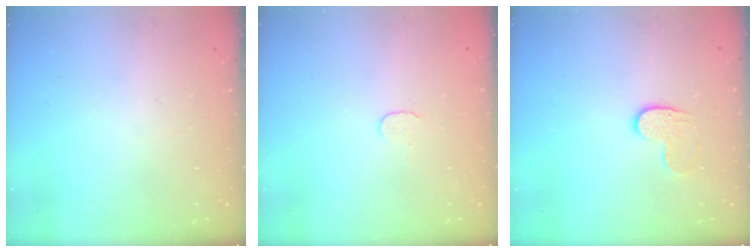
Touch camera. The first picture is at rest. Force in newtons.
{"total": 3.7, "press": 3.7, "slide": 0.3}
{"total": 5.7, "press": 5.7, "slide": 0.4}